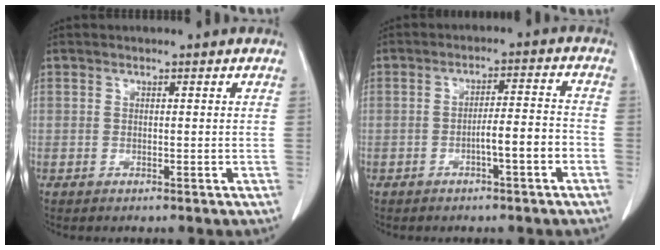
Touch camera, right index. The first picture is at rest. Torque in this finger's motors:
{"motor_torque": [0.76, -0.44, 0.28, 0.07]}